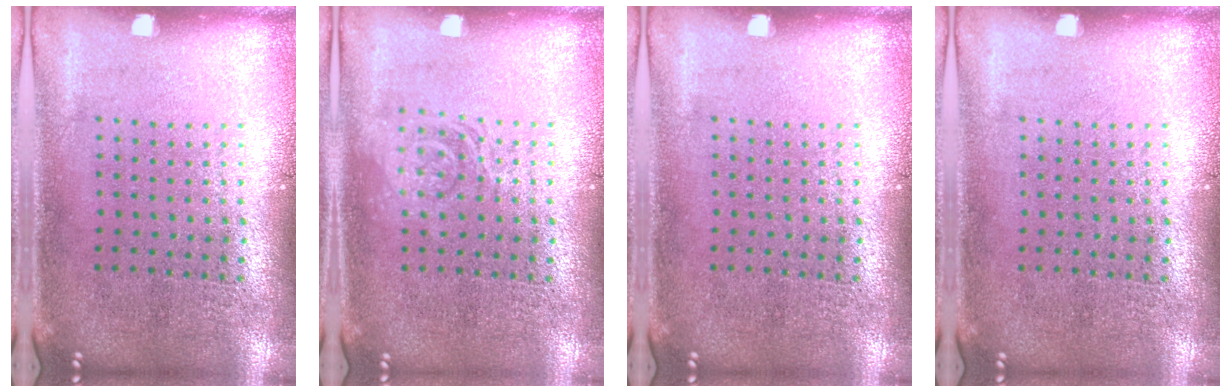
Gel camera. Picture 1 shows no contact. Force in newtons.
{"total": 1.9, "press": 1.9, "slide": 0.3}
{"total": 0.0}
{"total": 0.0}